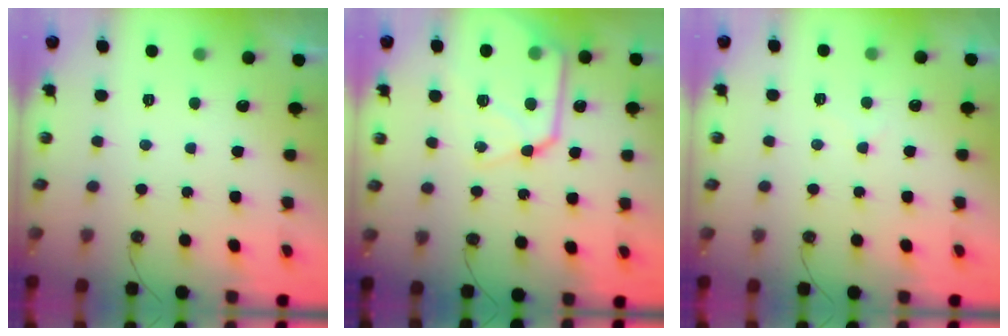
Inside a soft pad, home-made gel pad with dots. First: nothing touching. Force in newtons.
{"total": 14.7, "press": 14.6, "slide": 1.4}
{"total": 4.4, "press": 4.3, "slide": 0.6}